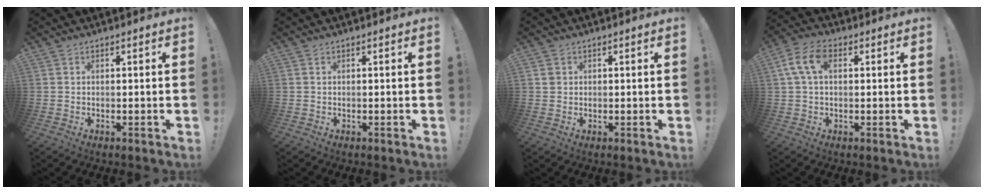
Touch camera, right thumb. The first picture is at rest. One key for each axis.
{"total": 0.0}
{"total": 1.8, "fx": 0.7, "fy": 1.6, "fz": 0.4, "tx": -0.002, "ty": 0.002, "tz": 0.012}
{"total": 9.1, "fx": 2.3, "fy": 5.5, "fz": 6.9, "tx": -0.142, "ty": 0.012, "tz": 0.045}